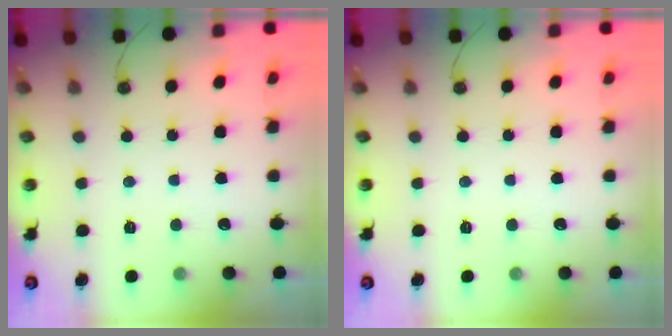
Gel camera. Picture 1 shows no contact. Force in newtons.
{"total": 0.0}